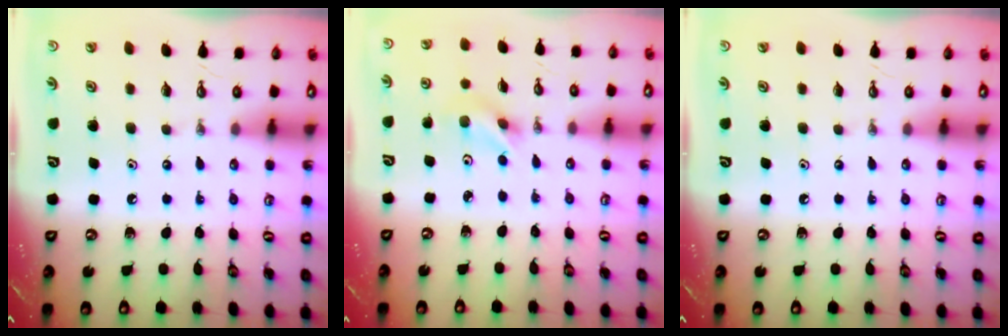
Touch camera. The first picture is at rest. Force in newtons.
{"total": 3.6, "press": 2.8, "slide": 2.3}
{"total": 0.0}